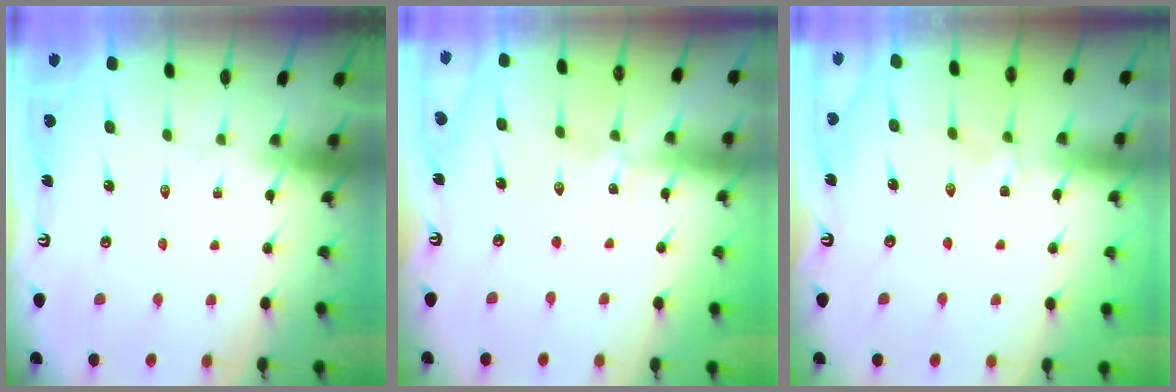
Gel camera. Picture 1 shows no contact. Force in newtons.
{"total": 0.0}
{"total": 1.4, "press": 1.3, "slide": 0.3}